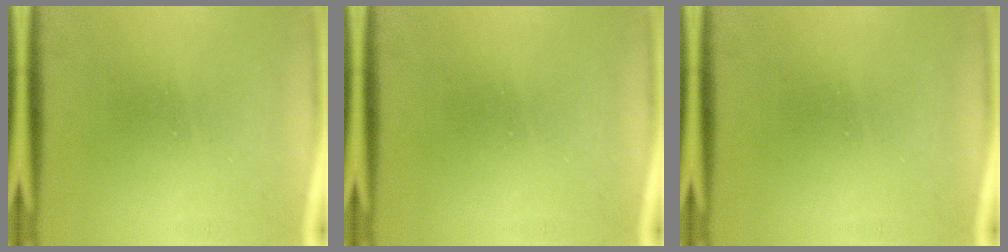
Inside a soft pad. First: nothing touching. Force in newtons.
{"total": 0.0}
{"total": 0.0}